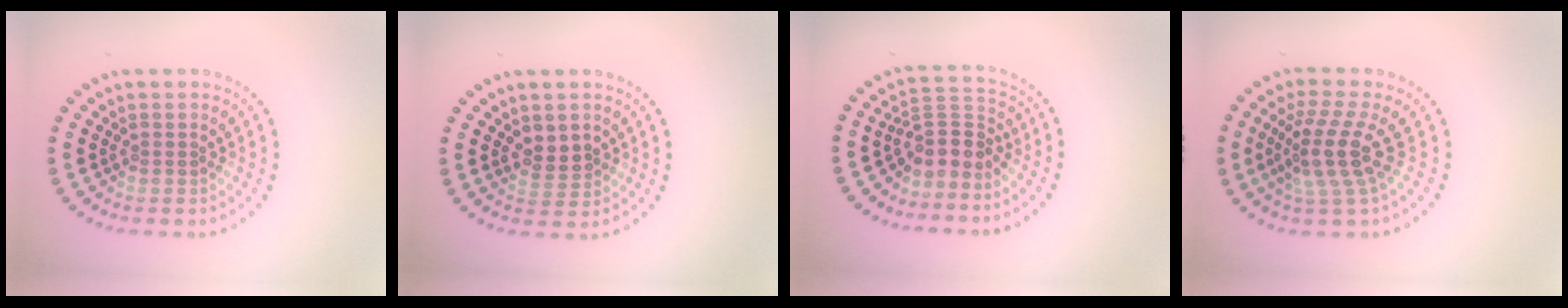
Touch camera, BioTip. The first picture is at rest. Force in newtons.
{"total": 2.1, "press": 2.0, "slide": 0.5}
{"total": 3.2, "press": 2.4, "slide": 2.2}
{"total": 4.3, "press": 3.2, "slide": 2.9}